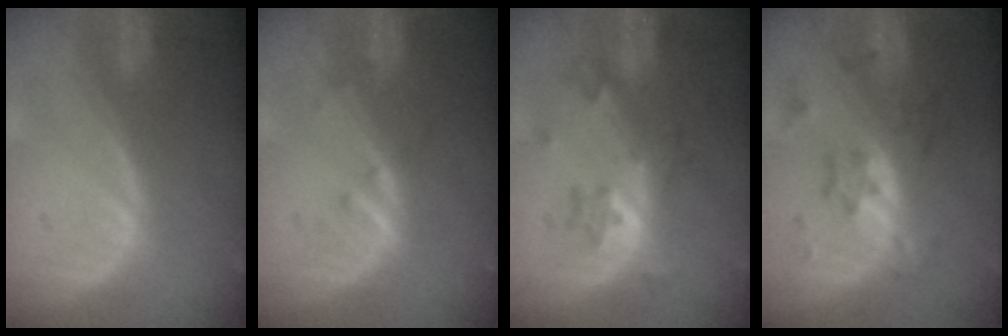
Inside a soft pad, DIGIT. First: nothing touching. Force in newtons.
{"total": 1.9, "press": 1.9, "slide": 0.3}
{"total": 6.3, "press": 5.8, "slide": 2.5}
{"total": 6.3, "press": 6.3, "slide": 0.5}